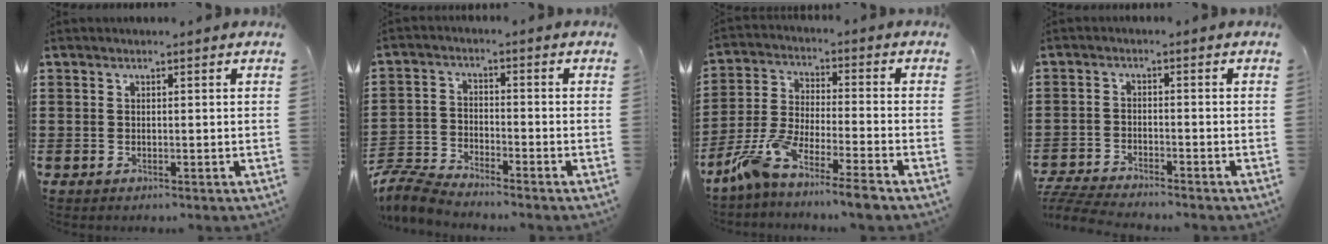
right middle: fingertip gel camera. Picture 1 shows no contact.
{"total": 5.5, "force": [-5.4, 0.3, 1.1], "torque": [-0.047, -0.007, -0.113]}
{"total": 8.3, "force": [-7.2, -0.3, 4.0], "torque": [-0.094, -0.008, -0.146]}
{"total": 4.4, "force": [-4.3, 0.1, 0.9], "torque": [-0.037, -0.009, -0.093]}